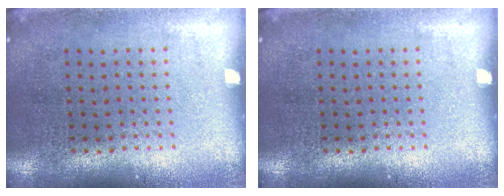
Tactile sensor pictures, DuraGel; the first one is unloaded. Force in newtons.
{"total": 0.0}